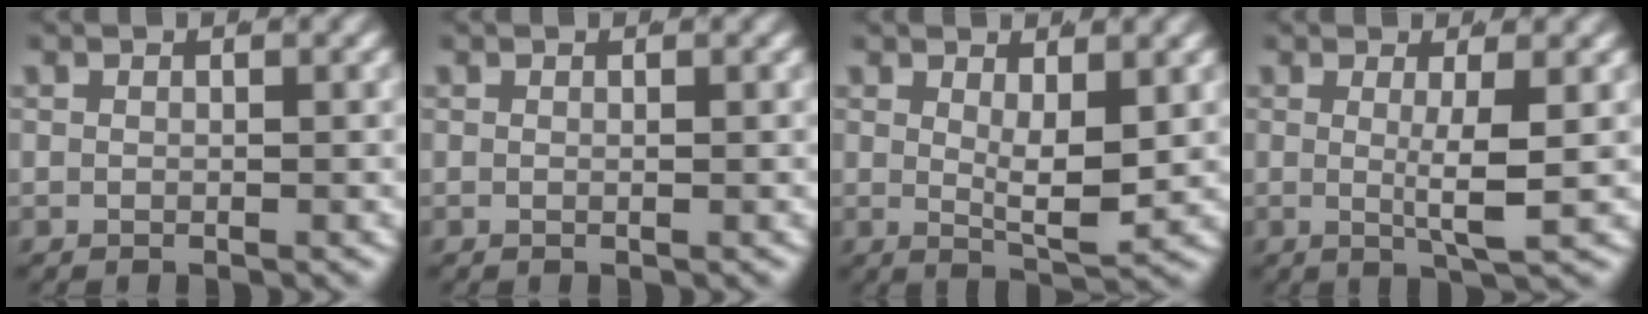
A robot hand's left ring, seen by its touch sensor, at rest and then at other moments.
{"total": 0.0}
{"total": 3.3, "force": [1.2, 0.5, 3.0], "torque": [-0.051, -0.020, 0.027]}
{"total": 3.3, "force": [0.2, -0.1, 3.3], "torque": [-0.055, -0.015, 0.008]}